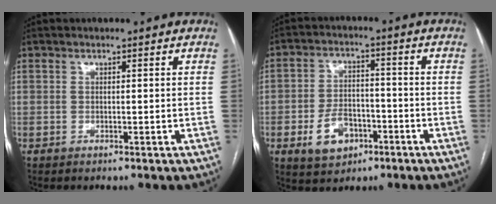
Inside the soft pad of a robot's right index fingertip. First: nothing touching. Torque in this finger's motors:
{"motor_torque": [0.42, -0.40, -0.05, -0.05]}